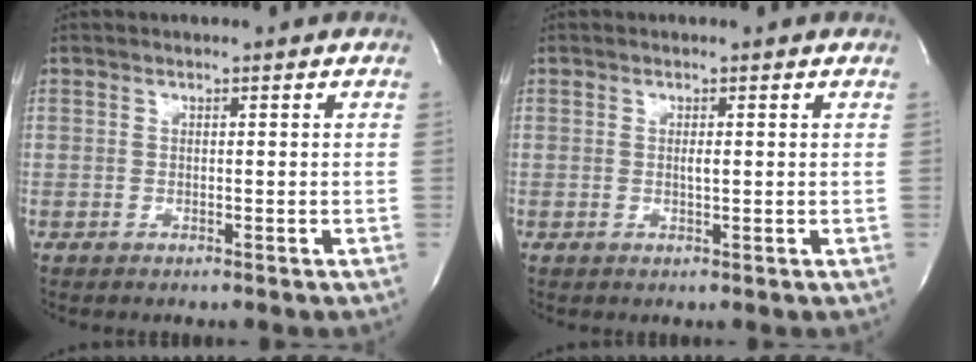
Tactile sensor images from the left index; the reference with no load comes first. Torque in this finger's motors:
{"motor_torque": [0.17, -0.14, 0.01, 0.02]}